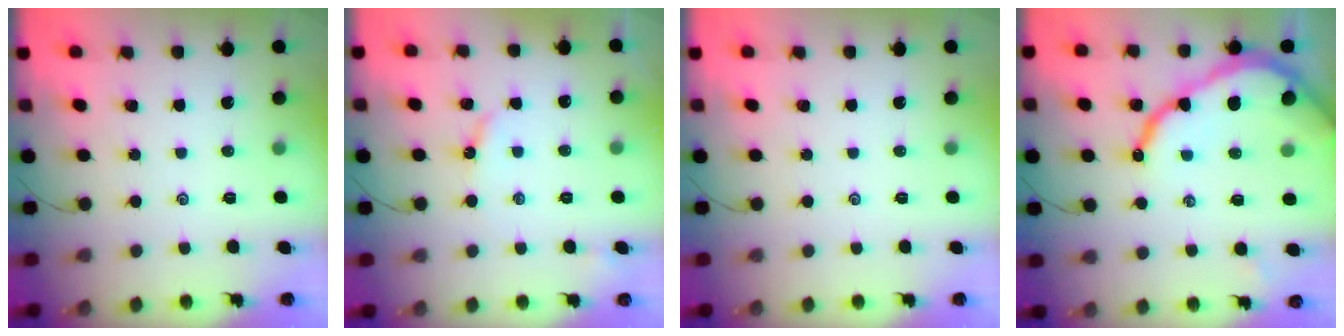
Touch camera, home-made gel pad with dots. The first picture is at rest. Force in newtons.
{"total": 3.4, "press": 3.3, "slide": 0.5}
{"total": 0.0}
{"total": 14.1, "press": 14.1, "slide": 1.3}